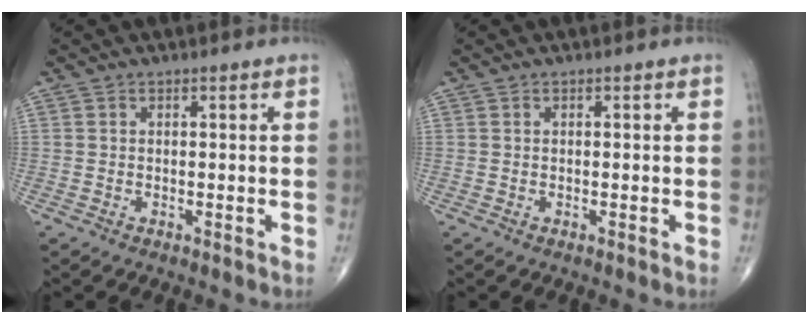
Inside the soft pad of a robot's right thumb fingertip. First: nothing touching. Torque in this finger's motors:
{"motor_torque": [-0.01, 0.04, -0.14, -0.15, 0.01]}